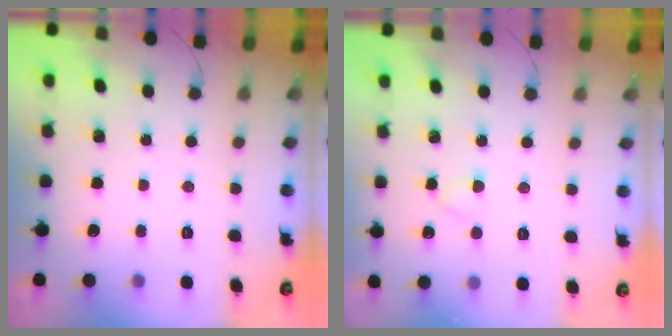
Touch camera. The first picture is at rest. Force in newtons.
{"total": 2.2, "press": 1.9, "slide": 1.1}